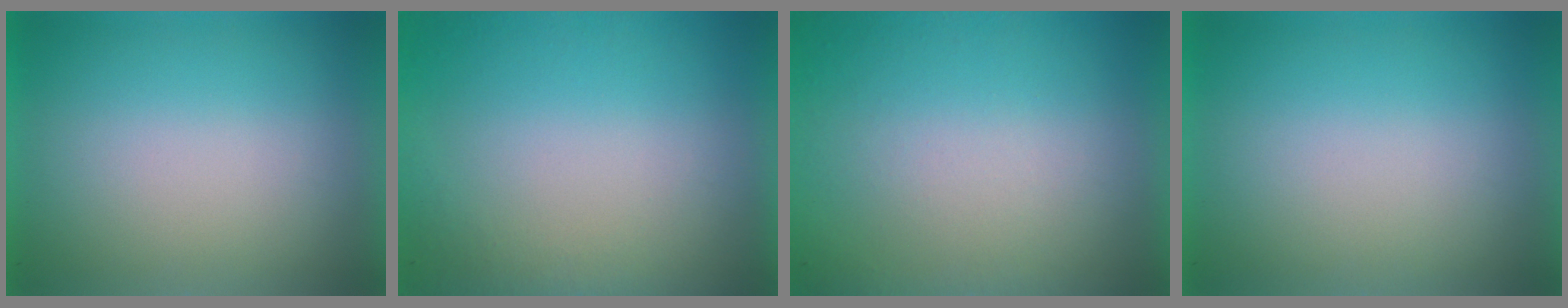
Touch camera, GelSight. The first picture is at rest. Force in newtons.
{"total": 2.8}
{"total": 5.9}
{"total": 0.0}